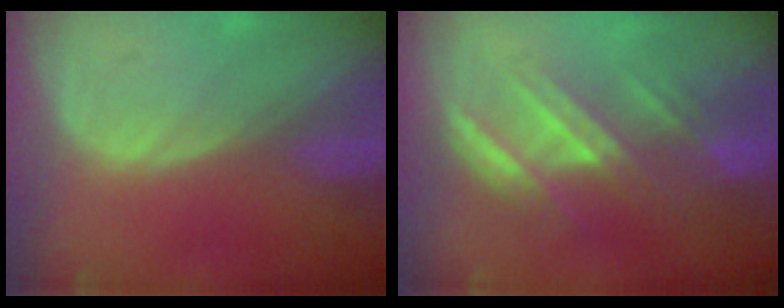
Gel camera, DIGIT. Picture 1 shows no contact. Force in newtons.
{"total": 7.2, "press": 6.7, "slide": 2.6}